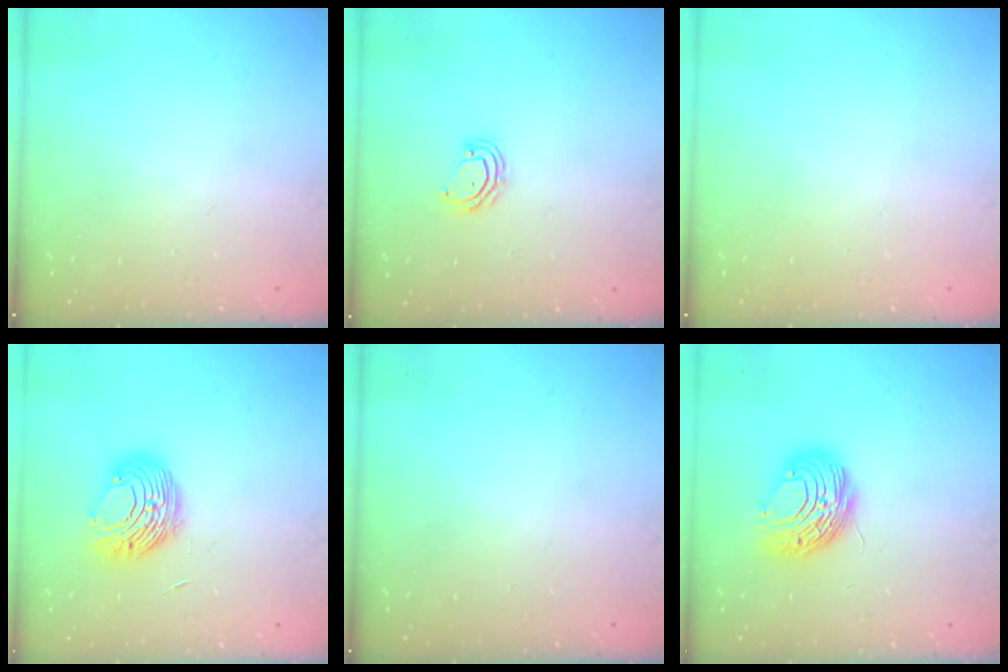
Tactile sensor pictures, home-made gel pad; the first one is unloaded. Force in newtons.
{"total": 6.1, "press": 6.1, "slide": 0.5}
{"total": 0.0}
{"total": 9.6, "press": 9.6, "slide": 0.7}
{"total": 0.0}
{"total": 10.1, "press": 10.1, "slide": 0.8}